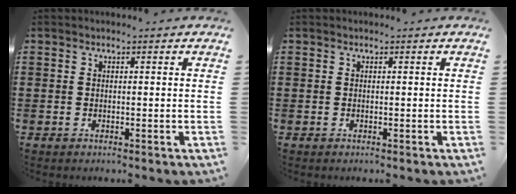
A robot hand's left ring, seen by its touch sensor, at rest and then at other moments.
{"total": 0.0}